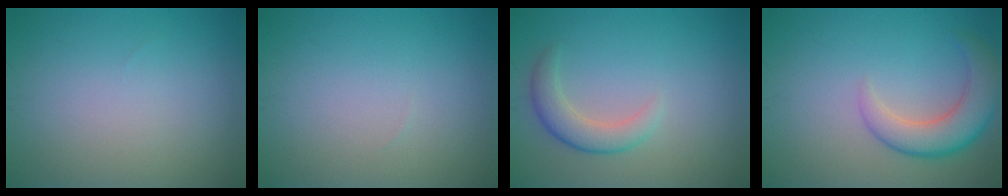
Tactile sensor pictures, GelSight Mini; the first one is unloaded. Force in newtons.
{"total": 0.0}
{"total": 2.9, "press": 2.9, "slide": 0.2}
{"total": 5.0, "press": 5.0, "slide": 0.3}